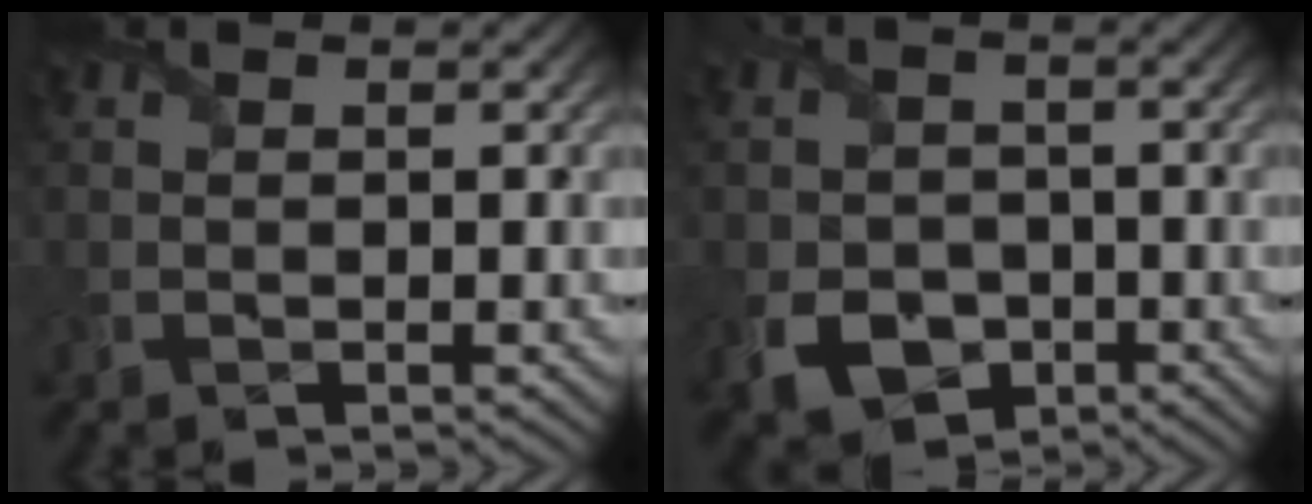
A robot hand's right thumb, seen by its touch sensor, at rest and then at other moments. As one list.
[{"total": 6.4, "force": [-2.6, 5.0, 2.9], "torque": [-0.068, -0.019, -0.057]}]